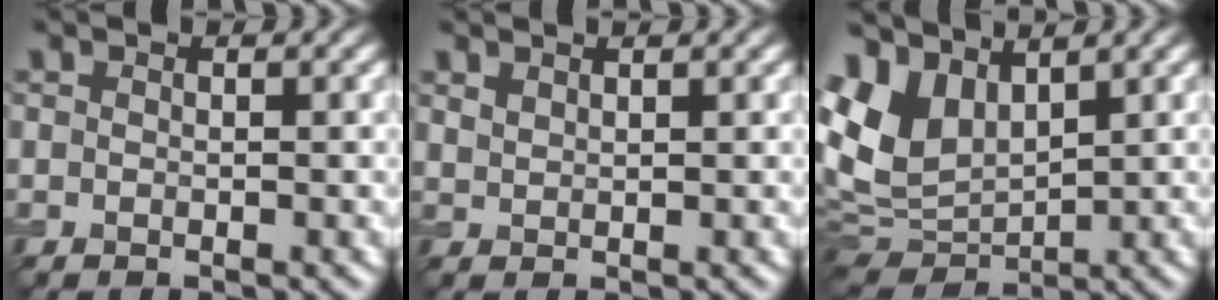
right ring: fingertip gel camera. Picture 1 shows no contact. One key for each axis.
{"total": 1.1, "fx": 1.0, "fy": 0.3, "fz": 0.3, "tx": -0.011, "ty": 0.000, "tz": 0.023}
{"total": 6.9, "fx": 2.9, "fy": 4.5, "fz": 4.4, "tx": -0.106, "ty": -0.001, "tz": 0.058}